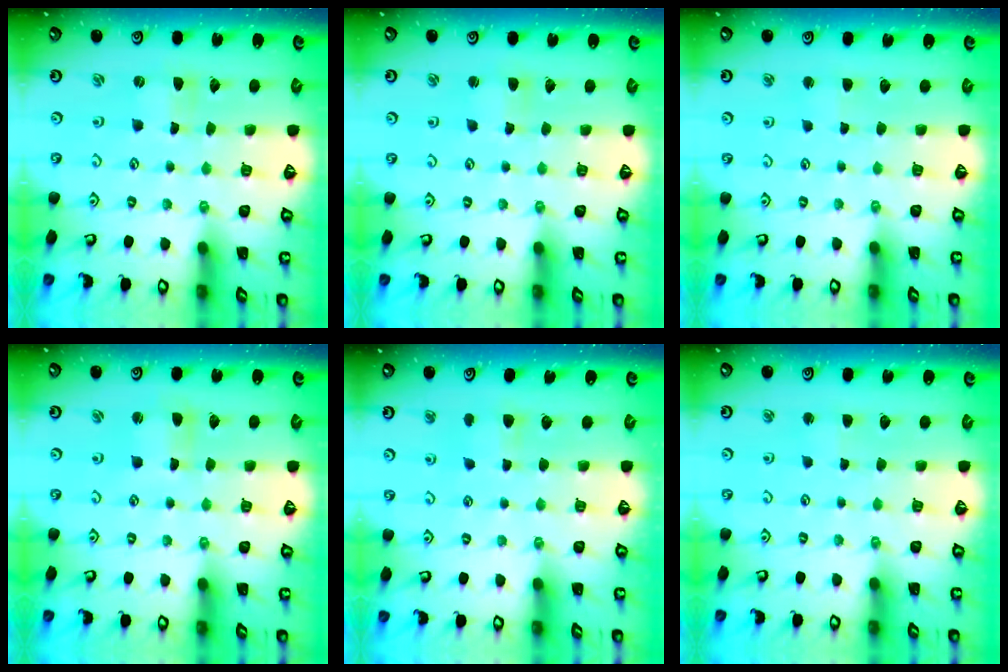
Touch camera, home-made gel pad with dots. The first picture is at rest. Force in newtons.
{"total": 2.5, "press": 2.5, "slide": 0.1}
{"total": 1.6, "press": 1.5, "slide": 0.2}
{"total": 2.2, "press": 2.2, "slide": 0.3}
{"total": 4.9, "press": 4.8, "slide": 1.1}
{"total": 1.6, "press": 1.5, "slide": 0.2}